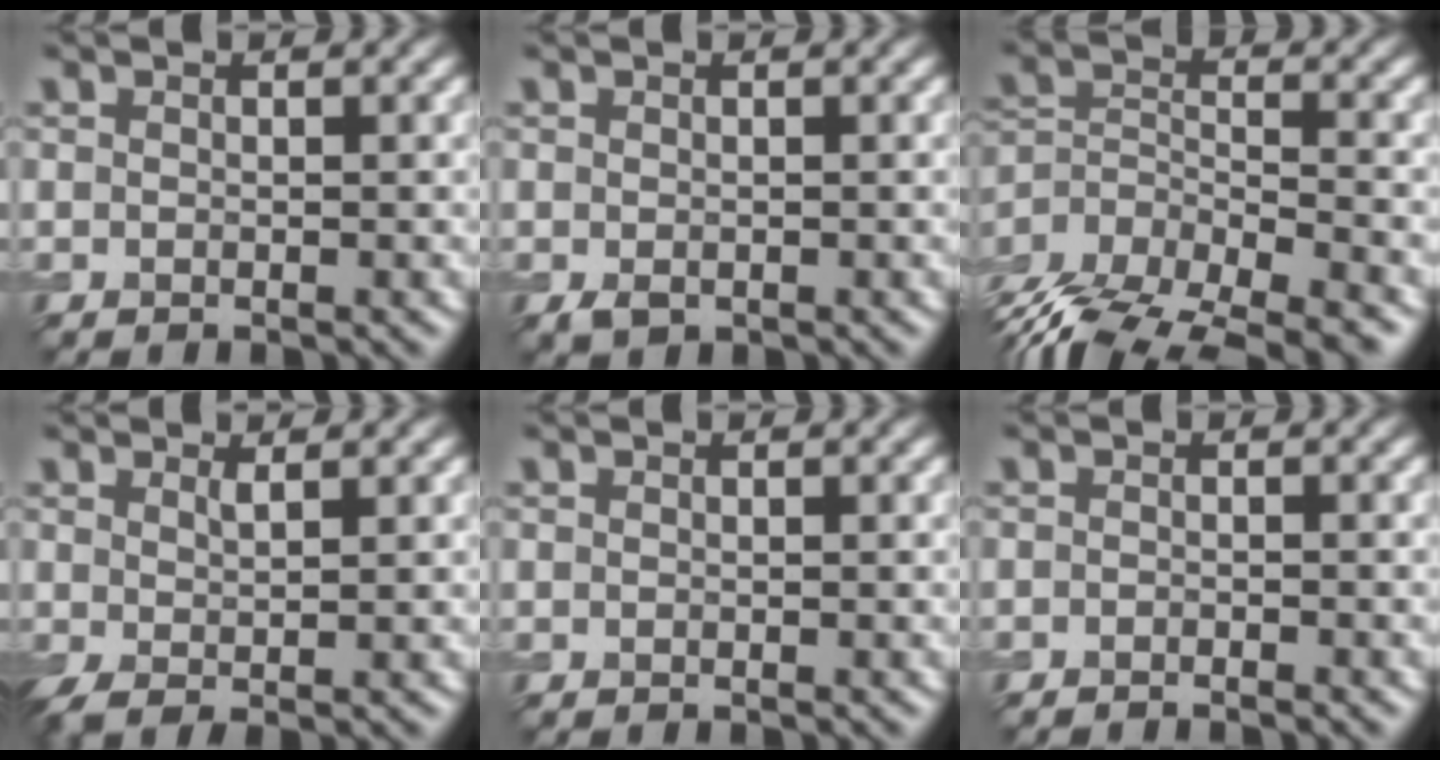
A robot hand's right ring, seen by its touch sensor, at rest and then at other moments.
{"total": 0.6, "force": [-0.2, 0.5, 0.4], "torque": [-0.015, -0.001, 0.000]}
{"total": 12.8, "force": [-10.6, 5.7, 4.2], "torque": [-0.093, 0.002, -0.133]}
{"total": 2.2, "force": [1.0, 0.5, 1.9], "torque": [-0.036, 0.005, 0.017]}
{"total": 0.0}
{"total": 1.2, "force": [-1.2, 0.0, 0.4], "torque": [-0.009, 0.000, -0.020]}